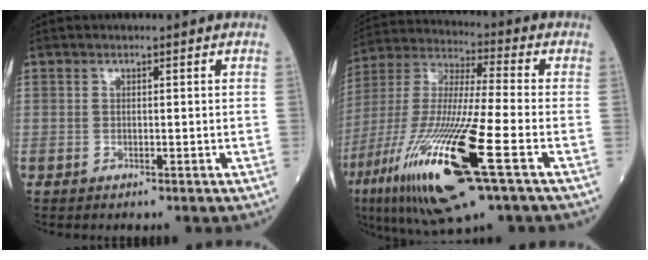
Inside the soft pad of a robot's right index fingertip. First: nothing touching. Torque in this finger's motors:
{"motor_torque": [1.65, -0.49, 1.06, 0.21]}